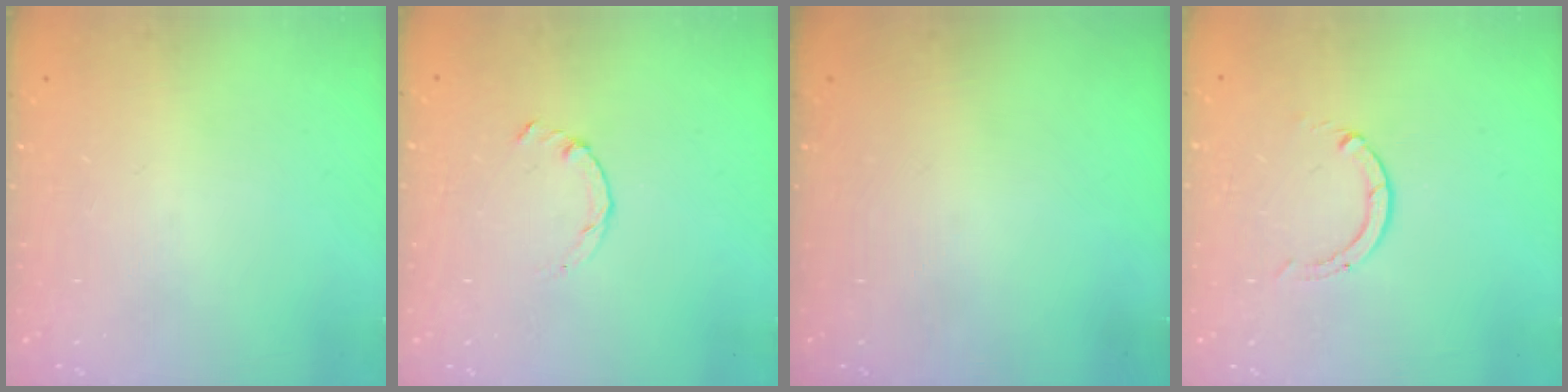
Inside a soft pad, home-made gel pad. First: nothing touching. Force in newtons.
{"total": 0.9, "press": 0.9, "slide": 0.3}
{"total": 0.0}
{"total": 0.0}